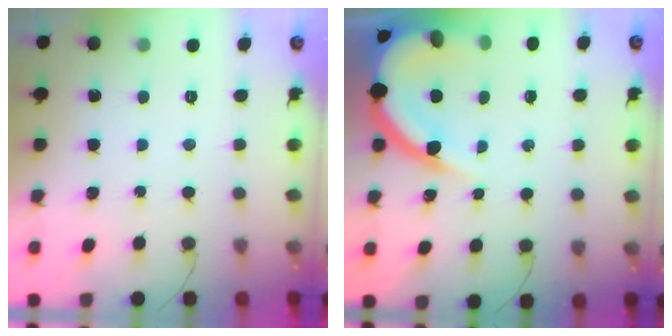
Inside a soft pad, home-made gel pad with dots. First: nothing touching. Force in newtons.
{"total": 15.6, "press": 15.5, "slide": 1.5}